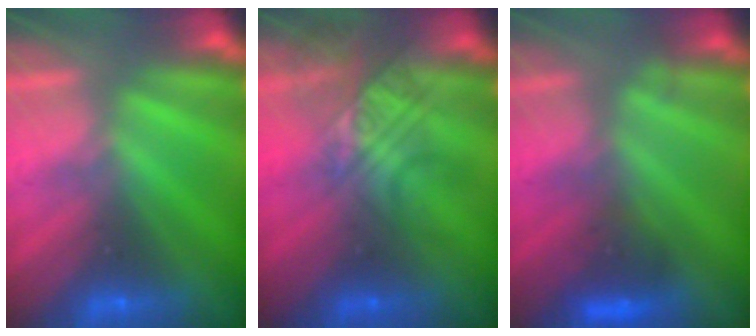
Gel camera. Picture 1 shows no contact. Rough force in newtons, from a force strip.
{"total": 2.4}
{"total": 3.5}